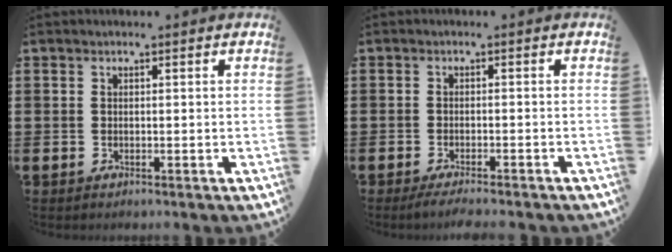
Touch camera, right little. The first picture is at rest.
{"total": 2.0, "force": [-1.8, 0.0, 0.9], "torque": [-0.014, 0.004, -0.034]}